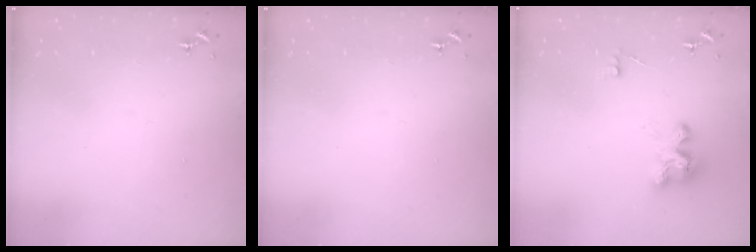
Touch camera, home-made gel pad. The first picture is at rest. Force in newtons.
{"total": 0.0}
{"total": 6.7, "press": 6.7, "slide": 0.4}